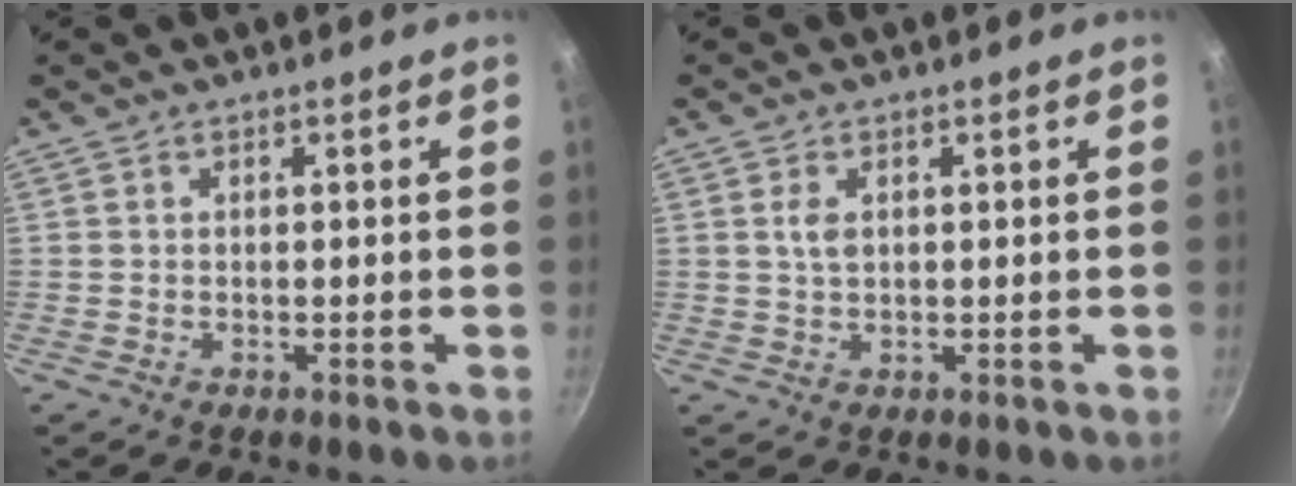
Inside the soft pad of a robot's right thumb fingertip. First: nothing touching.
{"total": 2.7, "force": [0.7, 1.6, 2.0], "torque": [-0.033, -0.002, 0.014]}